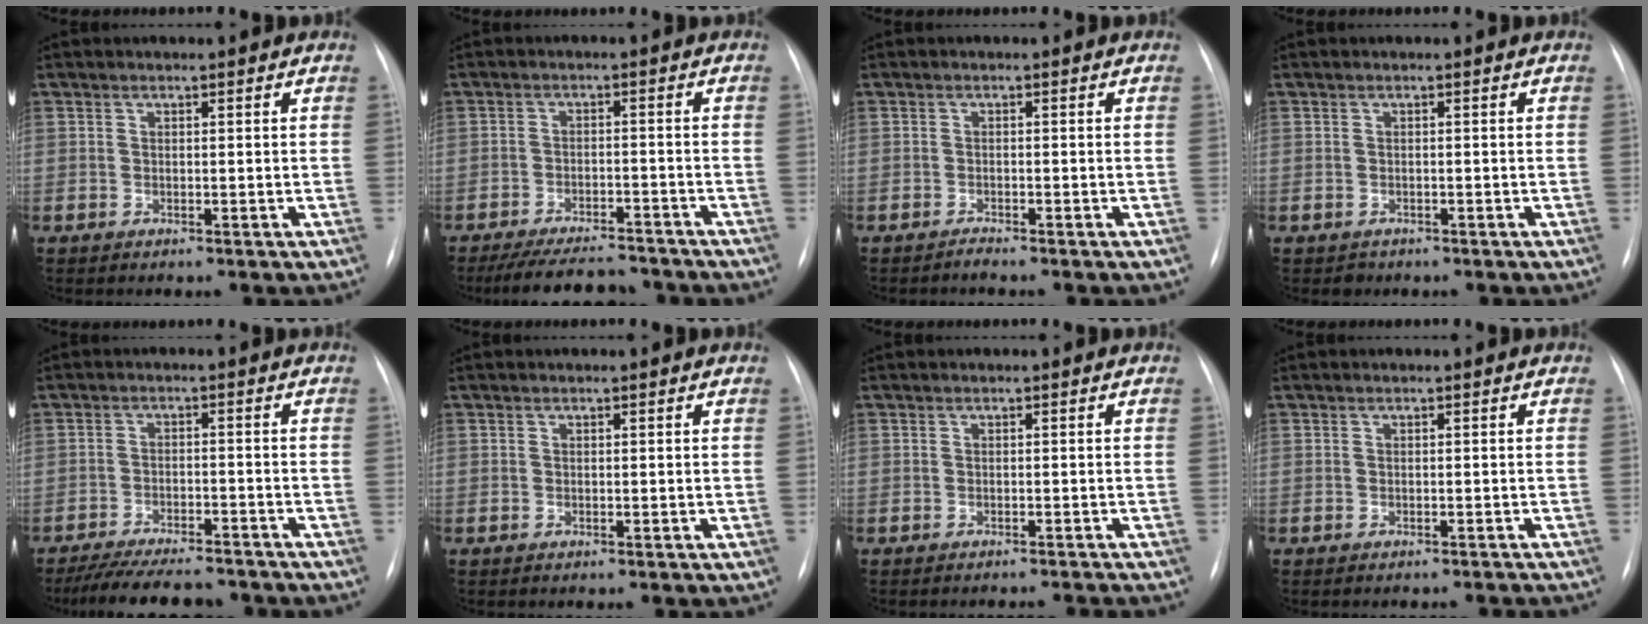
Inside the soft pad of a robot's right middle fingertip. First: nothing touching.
{"total": 10.6, "force": [-9.6, 2.4, 3.8], "torque": [-0.057, -0.002, -0.136]}
{"total": 0.6, "force": [-0.6, -0.2, 0.0], "torque": [0.005, -0.001, -0.007]}
{"total": 0.9, "force": [-0.6, 0.7, -0.1], "torque": [-0.001, 0.003, -0.008]}
{"total": 12.4, "force": [-10.9, 3.1, 5.1], "torque": [-0.082, 0.000, -0.154]}
{"total": 0.0}
{"total": 4.3, "force": [-4.2, -0.4, 0.8], "torque": [-0.006, -0.003, -0.047]}
{"total": 3.9, "force": [-3.8, 0.5, 0.9], "torque": [-0.010, -0.002, -0.041]}